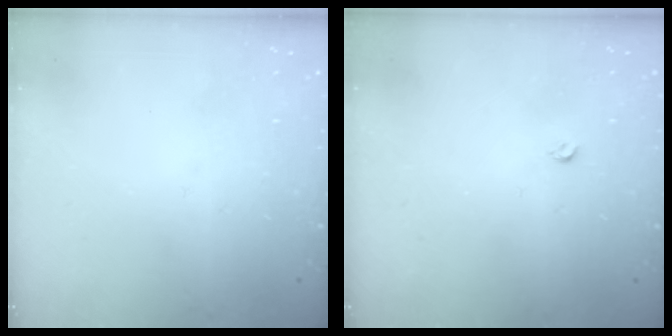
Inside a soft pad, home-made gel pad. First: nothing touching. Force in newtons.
{"total": 2.8, "press": 2.8, "slide": 0.5}